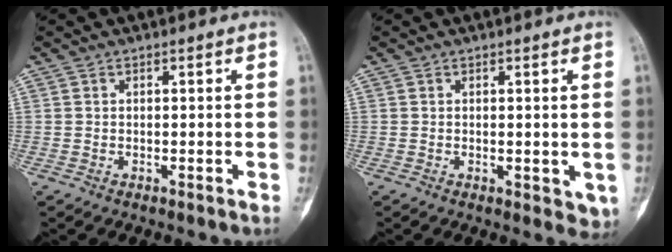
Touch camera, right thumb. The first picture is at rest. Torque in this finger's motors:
{"motor_torque": [-0.75, -0.06, 0.26, 0.22, 0.02]}